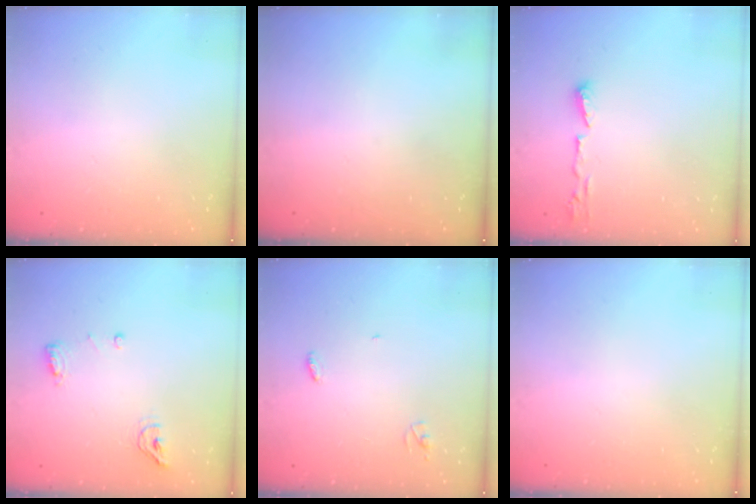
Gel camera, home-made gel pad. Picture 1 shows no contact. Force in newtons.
{"total": 0.0}
{"total": 6.0, "press": 5.8, "slide": 1.2}
{"total": 8.1, "press": 7.2, "slide": 3.7}
{"total": 3.3, "press": 3.2, "slide": 0.3}
{"total": 0.0}